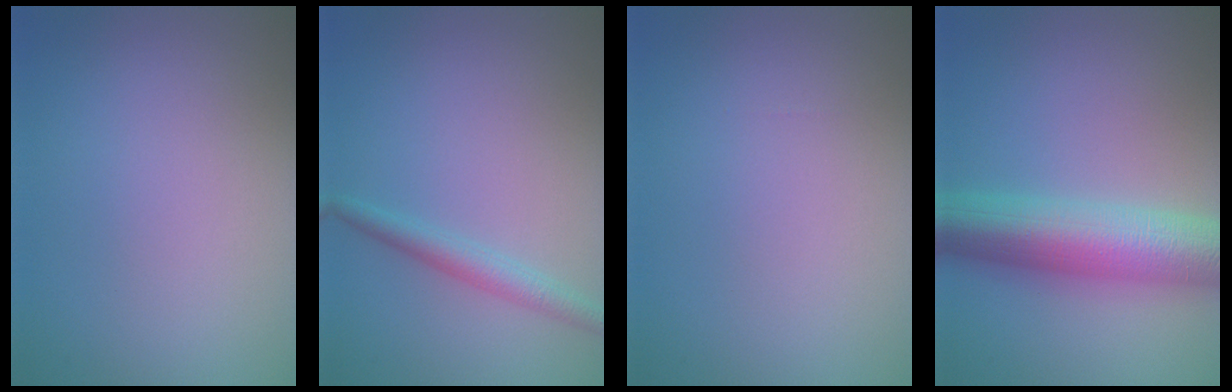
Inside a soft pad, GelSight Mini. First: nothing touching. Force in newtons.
{"total": 2.2, "press": 2.2, "slide": 0.0}
{"total": 0.0}
{"total": 9.4, "press": 9.4, "slide": 0.0}